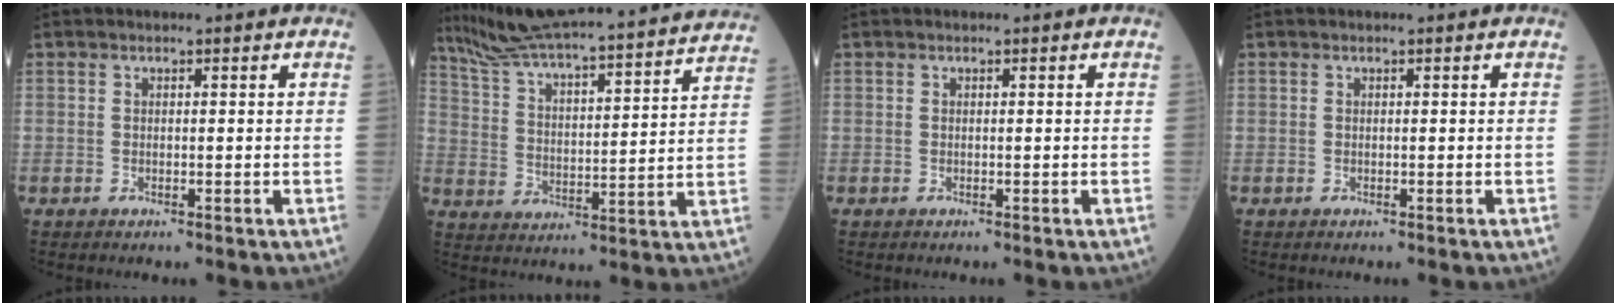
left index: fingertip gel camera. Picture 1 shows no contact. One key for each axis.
{"total": 28.0, "fx": 25.6, "fy": 1.1, "fz": 11.3, "tx": -0.188, "ty": -0.023, "tz": 0.351}
{"total": 0.0}
{"total": 0.0}